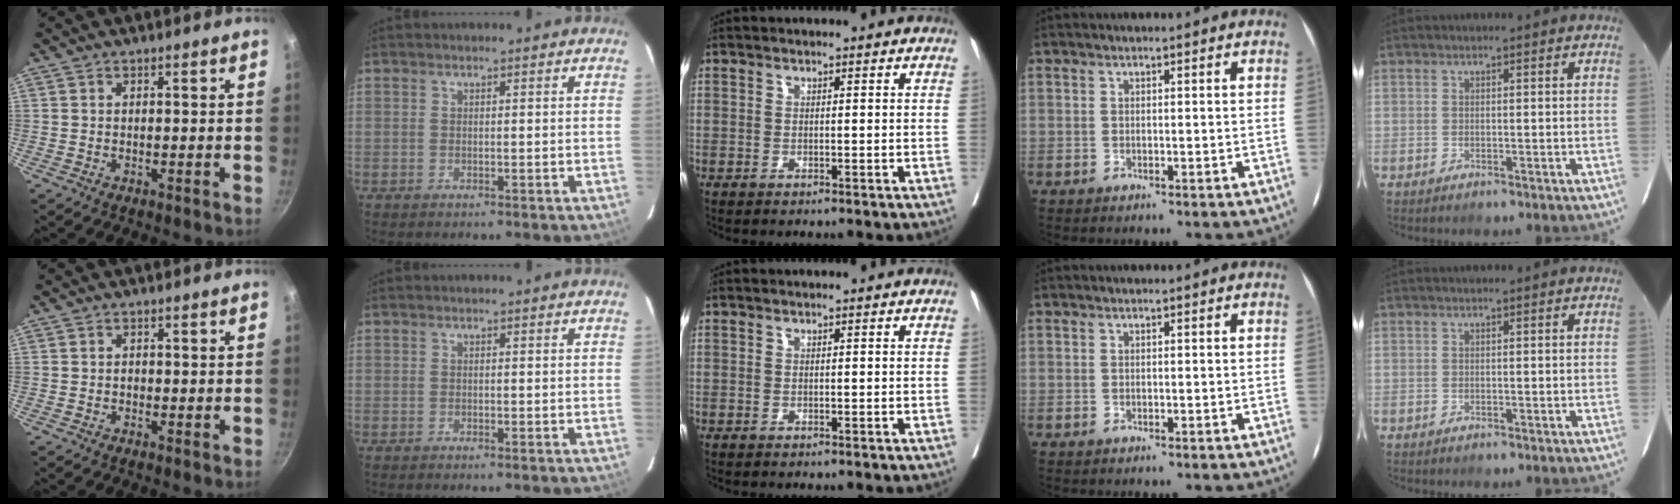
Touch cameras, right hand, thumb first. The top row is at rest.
{"thumb": {"total": 1.2, "force": [0.3, 0.4, 1.0], "torque": [-0.017, -0.002, 0.005]}}